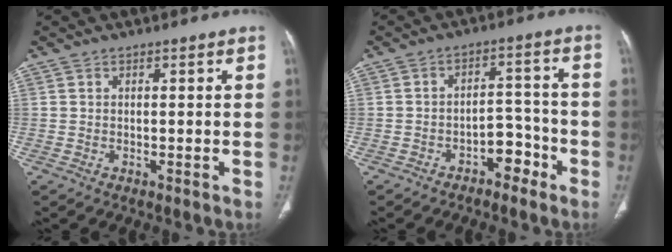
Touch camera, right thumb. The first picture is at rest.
{"total": 6.1, "force": [-3.8, 3.7, 3.0], "torque": [-0.018, 0.046, -0.056]}